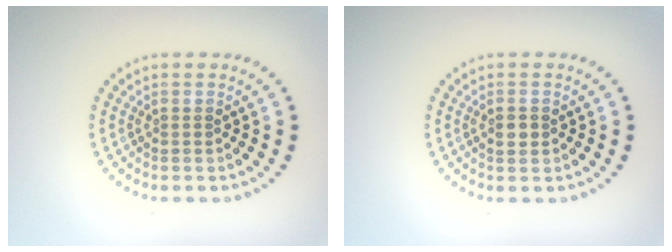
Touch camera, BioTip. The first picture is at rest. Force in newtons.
{"total": 1.1, "press": 1.1, "slide": 0.2}